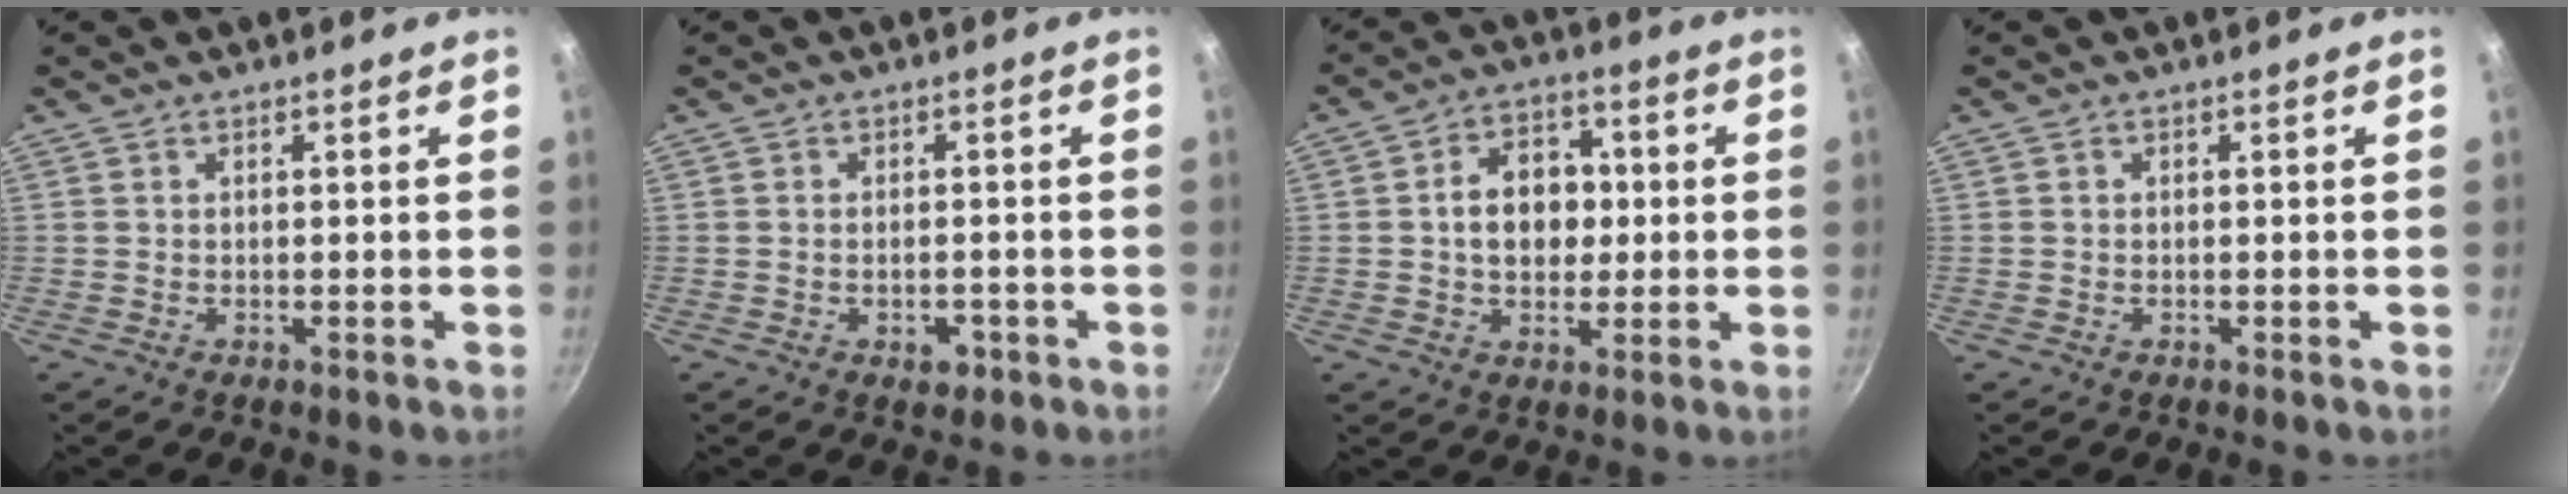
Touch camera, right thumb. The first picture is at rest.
{"total": 2.9, "force": [-1.3, 1.7, 1.9], "torque": [-0.022, 0.011, -0.014]}
{"total": 10.3, "force": [0.5, 7.9, 6.7], "torque": [-0.069, 0.015, 0.001]}
{"total": 0.0}